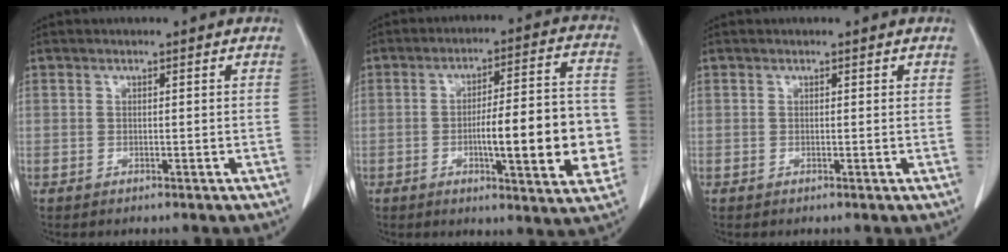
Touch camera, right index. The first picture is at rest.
{"total": 15.8, "force": [-2.8, 2.9, 15.3], "torque": [-0.211, 0.016, -0.036]}
{"total": 0.0}